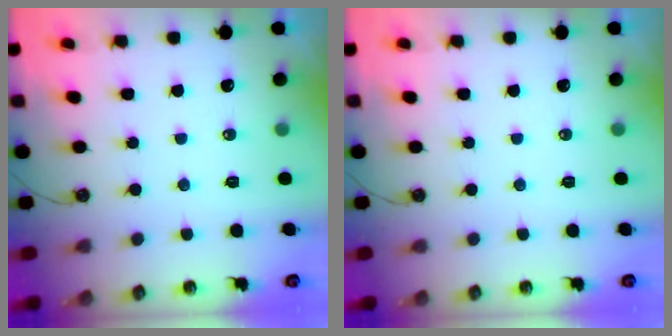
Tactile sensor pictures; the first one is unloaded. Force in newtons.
{"total": 0.0}